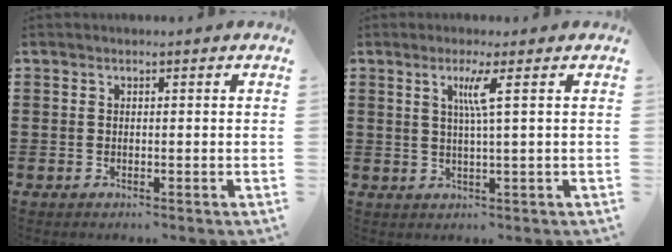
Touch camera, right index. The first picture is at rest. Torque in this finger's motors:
{"motor_torque": [0.23, -0.14, 0.13, 0.08]}